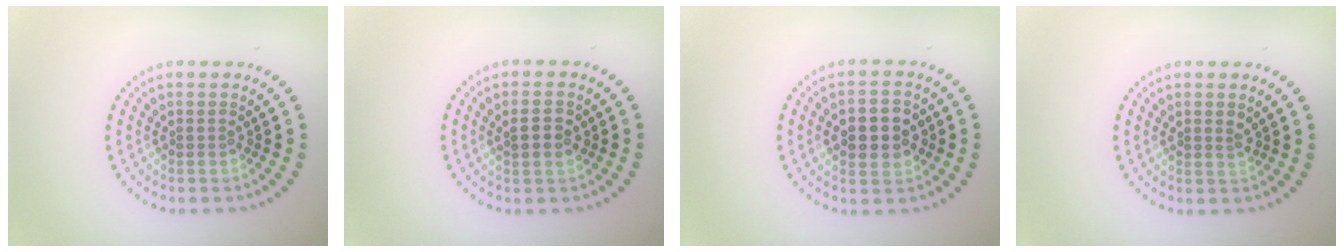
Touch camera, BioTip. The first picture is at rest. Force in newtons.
{"total": 2.4, "press": 2.4, "slide": 0.5}
{"total": 4.8, "press": 4.8, "slide": 0.4}
{"total": 0.9, "press": 0.9, "slide": 0.3}